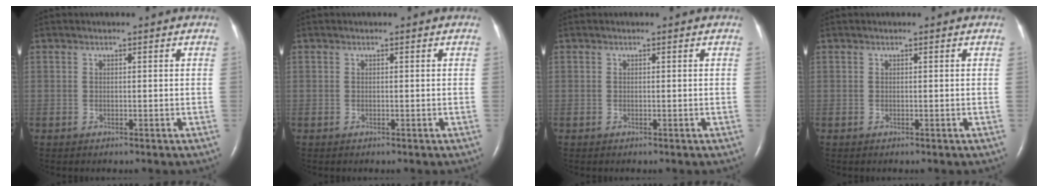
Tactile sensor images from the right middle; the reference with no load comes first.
{"total": 0.0}
{"total": 0.0}
{"total": 0.0}